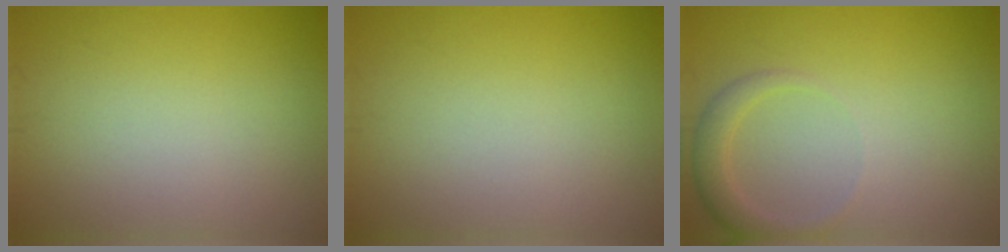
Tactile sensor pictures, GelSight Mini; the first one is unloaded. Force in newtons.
{"total": 0.0}
{"total": 2.2, "press": 2.2, "slide": 0.2}